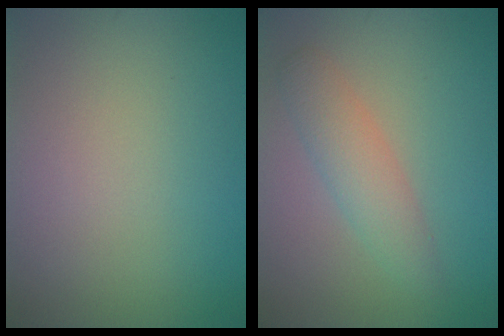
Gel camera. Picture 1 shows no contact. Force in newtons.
{"total": 2.9, "press": 2.9, "slide": 0.1}